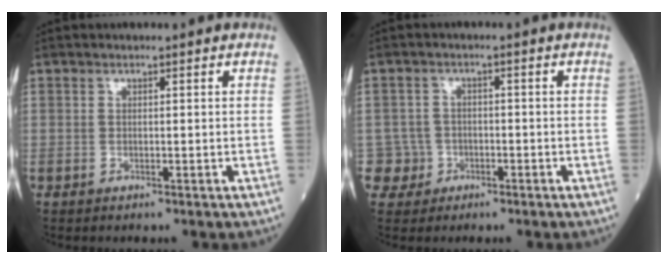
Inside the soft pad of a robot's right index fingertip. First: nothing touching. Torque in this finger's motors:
{"motor_torque": [0.15, 0.08, -0.03, -0.01]}